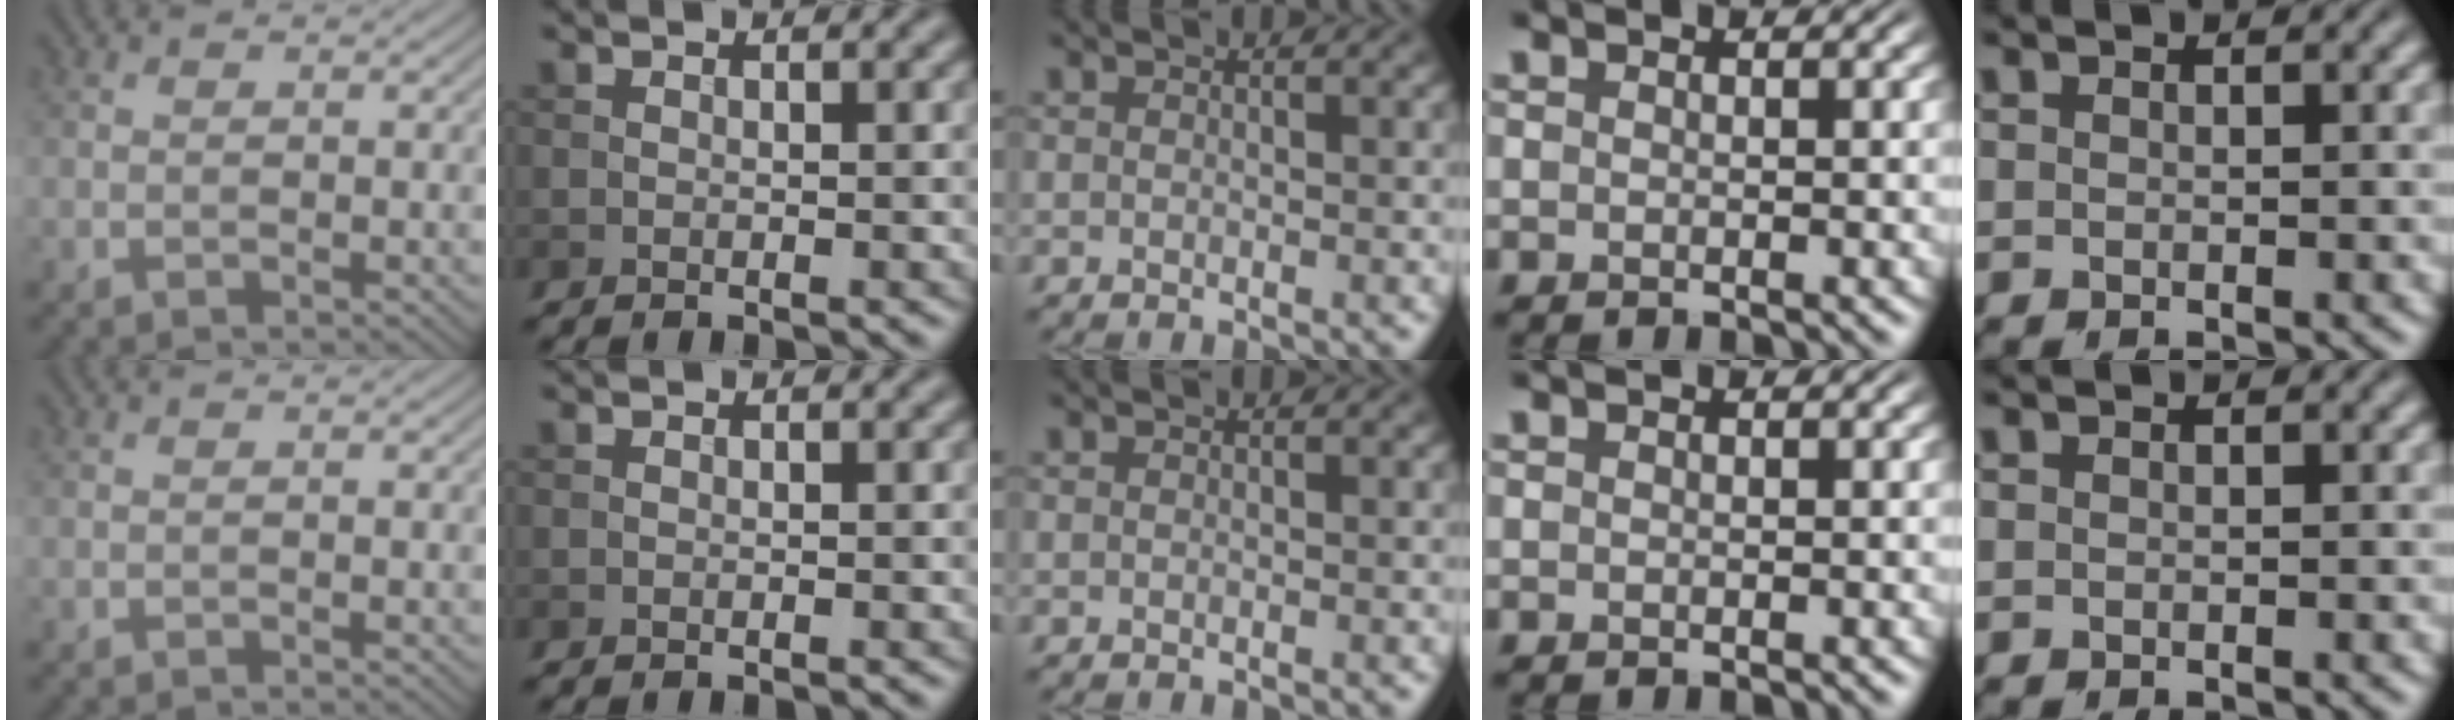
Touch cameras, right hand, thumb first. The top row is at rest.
{}